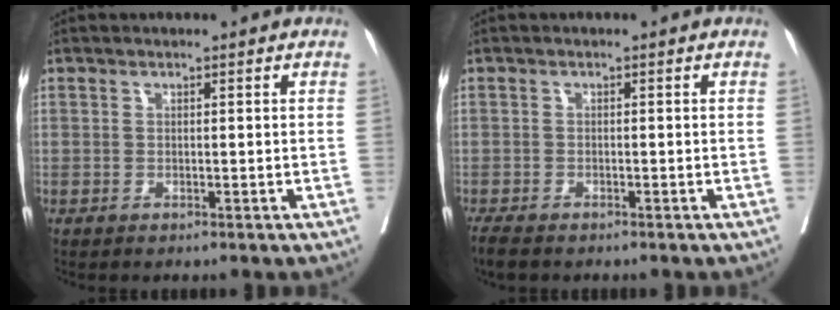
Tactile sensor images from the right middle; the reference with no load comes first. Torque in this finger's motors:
{"motor_torque": [0.71, -0.57, 0.19, 0.06]}